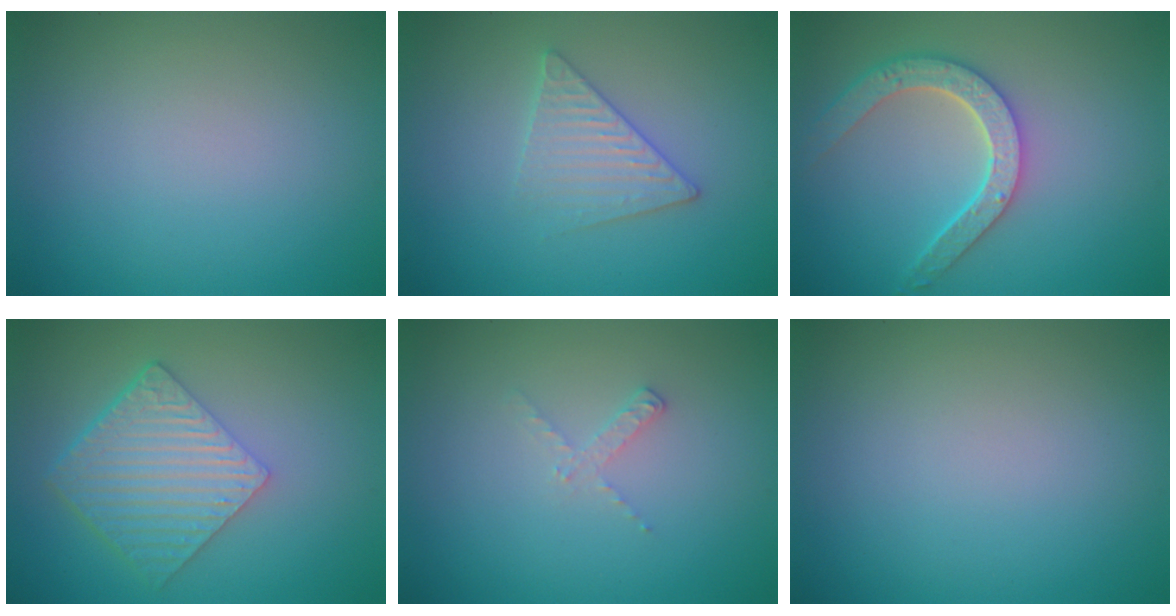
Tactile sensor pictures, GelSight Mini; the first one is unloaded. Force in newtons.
{"total": 3.0, "press": 3.0, "slide": 0.3}
{"total": 4.6, "press": 3.8, "slide": 2.7}
{"total": 6.2, "press": 4.3, "slide": 4.4}
{"total": 1.1, "press": 1.1, "slide": 0.2}
{"total": 0.0}